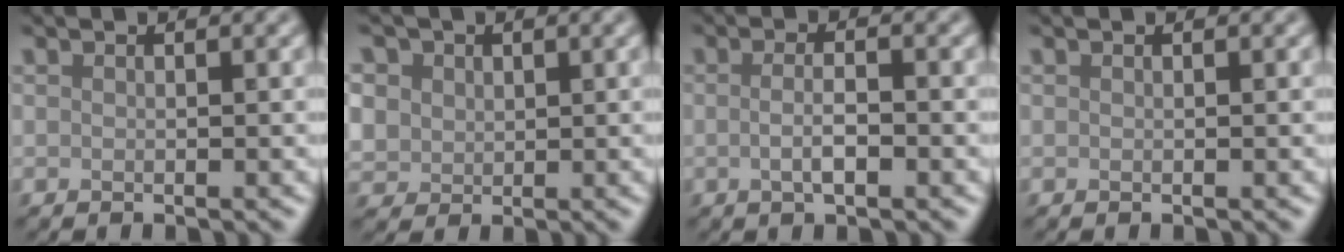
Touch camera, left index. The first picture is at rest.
{"total": 5.6, "force": [2.5, 4.4, 2.4], "torque": [-0.074, 0.015, 0.037]}
{"total": 2.4, "force": [-0.3, 0.7, 2.2], "torque": [-0.044, -0.003, -0.008]}
{"total": 0.0}